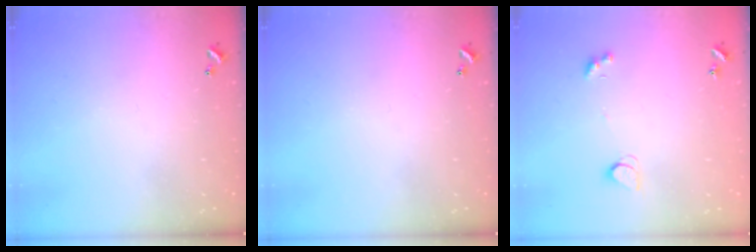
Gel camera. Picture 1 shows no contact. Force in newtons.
{"total": 0.0}
{"total": 2.6, "press": 2.6, "slide": 0.5}